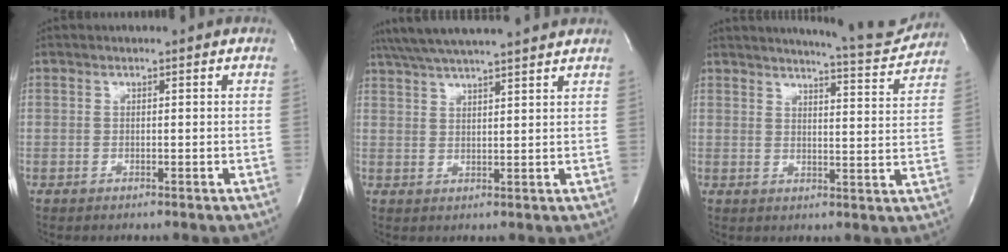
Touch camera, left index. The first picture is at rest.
{"total": 15.1, "force": [13.4, 0.5, 7.0], "torque": [-0.130, 0.038, 0.198]}
{"total": 10.7, "force": [10.4, 0.2, 2.6], "torque": [-0.036, -0.029, 0.122]}